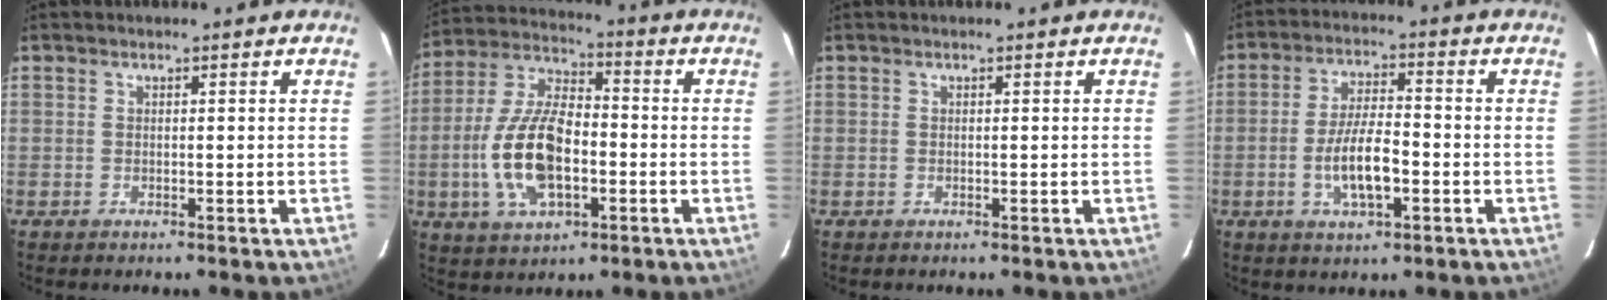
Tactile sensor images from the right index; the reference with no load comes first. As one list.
[{"total": 15.5, "force": [-3.5, 7.5, 13.1], "torque": [-0.276, 0.005, -0.063]}, {"total": 0.0}, {"total": 8.6, "force": [-2.7, 2.7, 7.7], "torque": [-0.150, -0.002, -0.047]}]